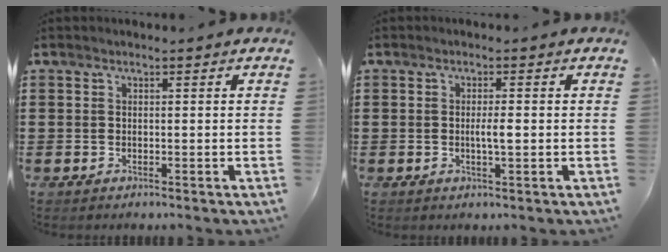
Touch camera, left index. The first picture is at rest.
{"total": 2.4, "force": [-0.1, 0.3, 2.4], "torque": [-0.044, -0.002, -0.003]}